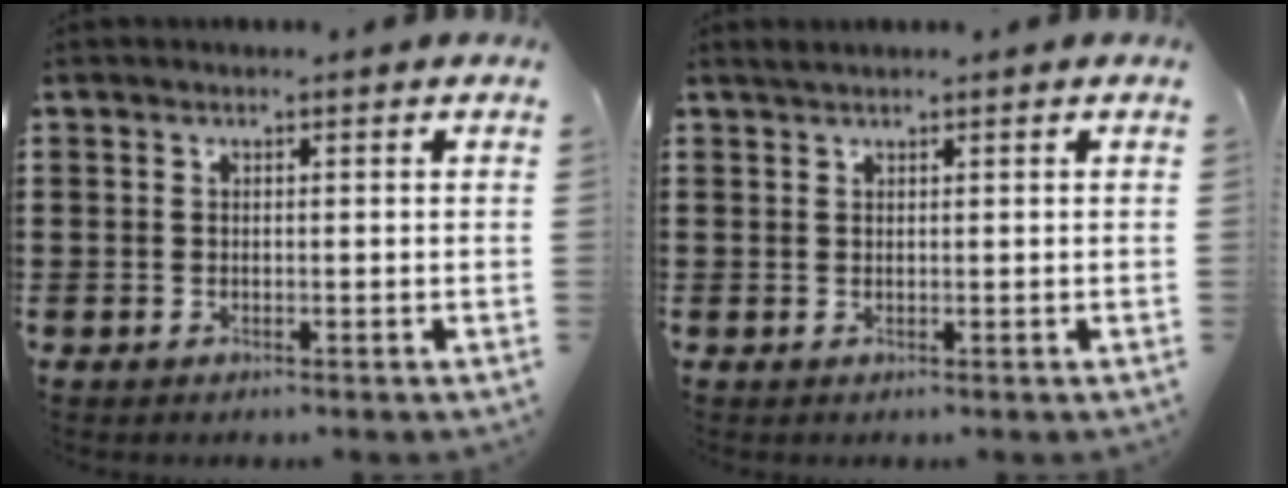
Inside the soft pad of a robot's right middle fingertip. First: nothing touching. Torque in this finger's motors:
{"motor_torque": [-0.10, -0.23, -0.06, -0.01]}